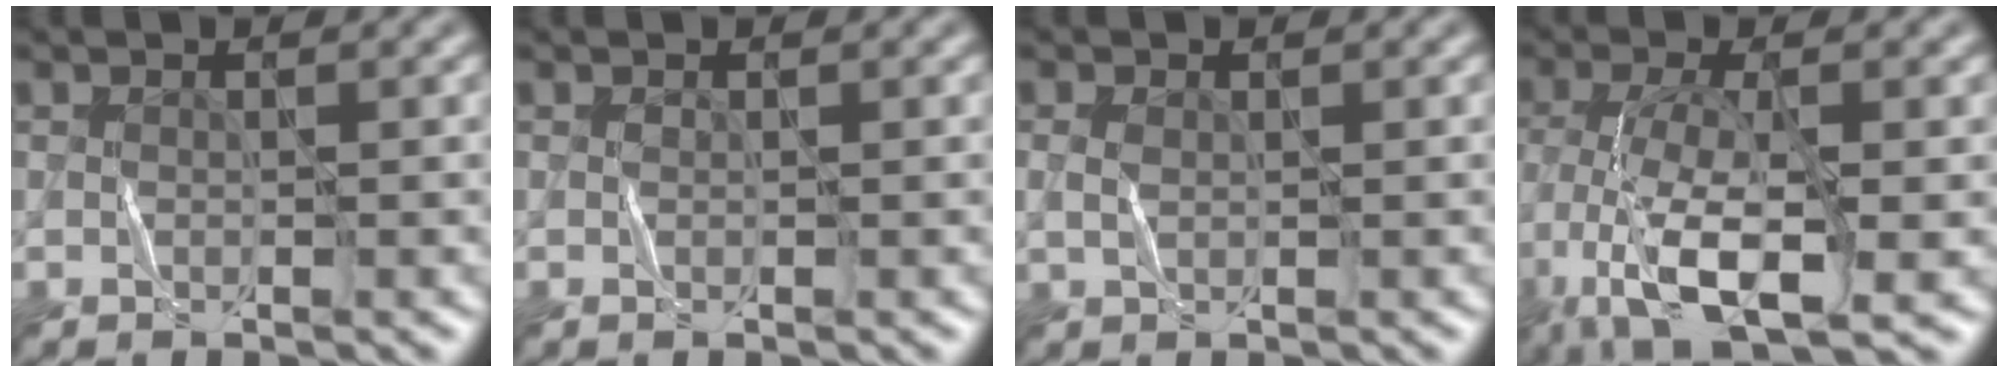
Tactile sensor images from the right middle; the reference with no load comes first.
{"total": 0.0}
{"total": 1.3, "force": [0.2, 0.8, 0.9], "torque": [-0.026, 0.001, 0.005]}
{"total": 10.4, "force": [-4.8, 3.3, 8.6], "torque": [-0.175, -0.010, -0.087]}